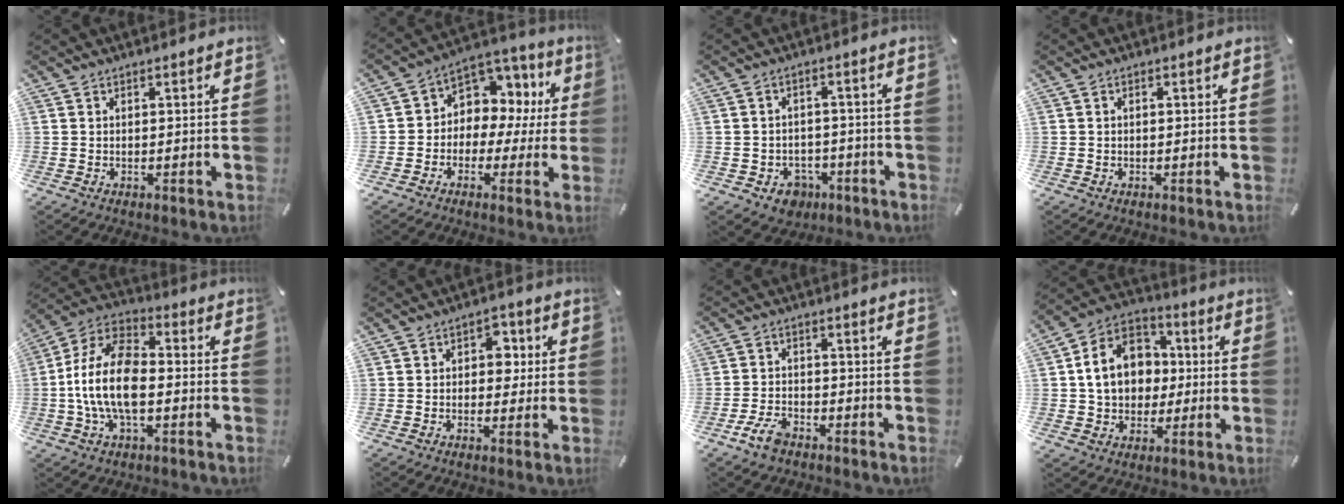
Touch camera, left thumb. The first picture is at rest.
{"total": 9.1, "force": [1.9, 7.9, 4.1], "torque": [-0.068, -0.022, 0.038]}
{"total": 5.4, "force": [-2.5, 4.5, 1.6], "torque": [-0.025, 0.014, -0.045]}
{"total": 0.6, "force": [-0.1, 0.4, 0.4], "torque": [-0.008, 0.001, -0.002]}
{"total": 15.1, "force": [-2.8, 8.6, 12.1], "torque": [-0.257, 0.010, -0.053]}
{"total": 5.5, "force": [0.3, 4.2, 3.5], "torque": [-0.032, 0.000, -0.006]}
{"total": 5.7, "force": [-3.7, 3.1, 3.1], "torque": [-0.078, 0.014, -0.075]}
{"total": 14.5, "force": [-0.2, 12.5, 7.3], "torque": [-0.151, 0.020, -0.001]}